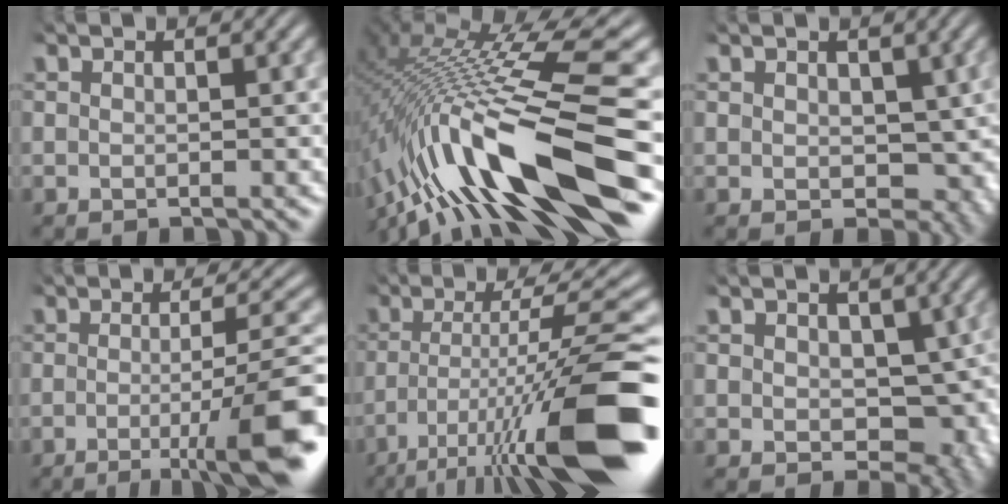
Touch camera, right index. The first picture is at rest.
{"total": 13.7, "force": [-3.4, 5.8, 12.0], "torque": [-0.224, -0.019, -0.029]}
{"total": 2.9, "force": [-0.9, 2.3, 1.5], "torque": [-0.020, -0.025, 0.006]}
{"total": 8.5, "force": [-3.6, 1.5, 7.6], "torque": [-0.094, -0.003, -0.052]}
{"total": 11.7, "force": [-3.9, 2.5, 10.7], "torque": [-0.157, -0.019, -0.043]}
{"total": 4.4, "force": [-0.9, 3.1, 2.9], "torque": [-0.041, -0.036, 0.009]}